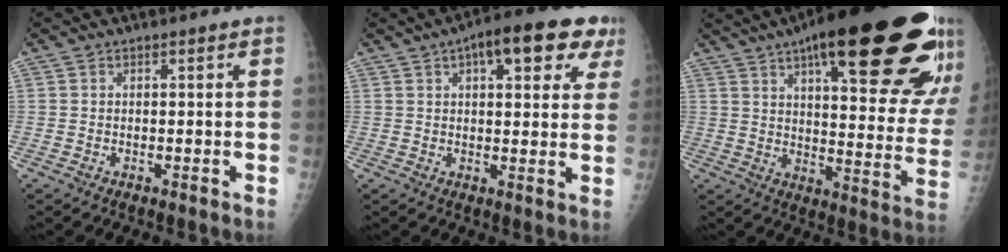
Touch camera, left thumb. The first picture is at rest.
{"total": 13.8, "force": [6.7, 5.6, 10.6], "torque": [-0.103, 0.001, 0.081]}
{"total": 32.8, "force": [18.9, 8.5, 25.4], "torque": [-0.281, -0.036, 0.269]}